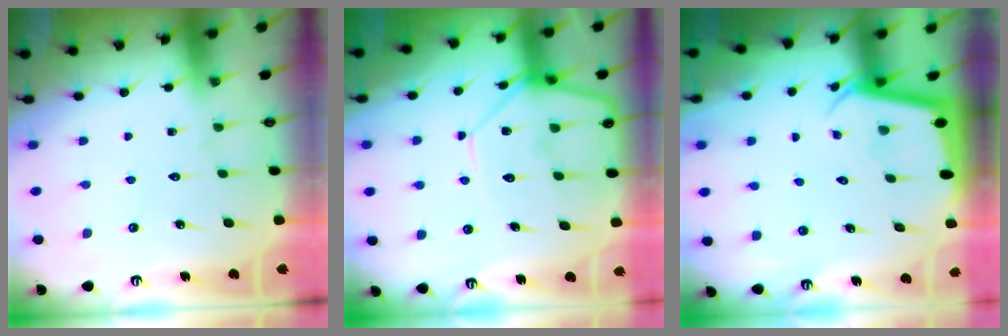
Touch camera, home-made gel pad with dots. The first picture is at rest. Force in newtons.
{"total": 9.0, "press": 8.9, "slide": 0.8}
{"total": 2.7, "press": 2.7, "slide": 0.1}